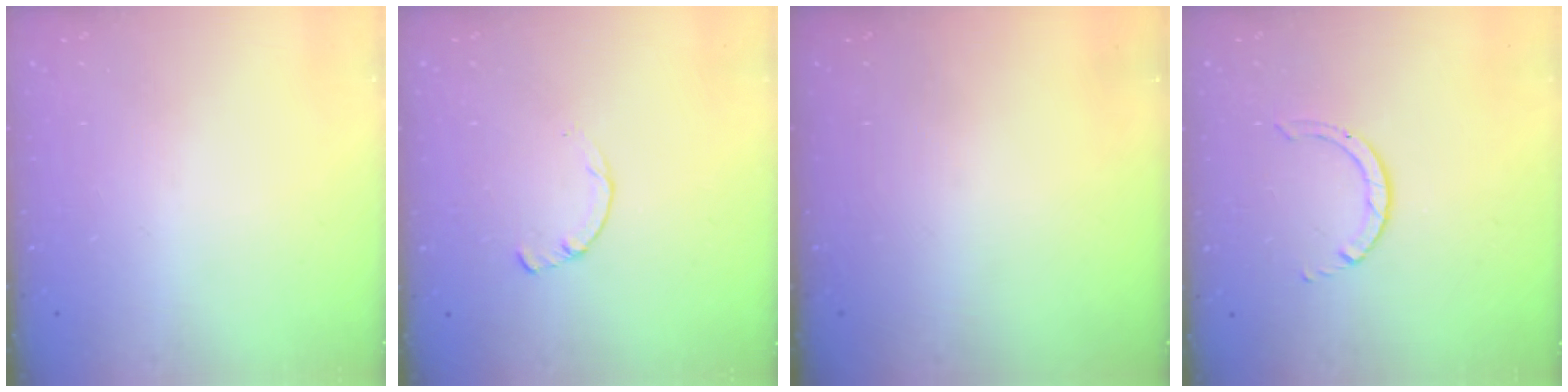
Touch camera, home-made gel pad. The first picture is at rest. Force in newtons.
{"total": 2.2, "press": 2.2, "slide": 0.3}
{"total": 0.0}
{"total": 1.7, "press": 1.7, "slide": 0.1}